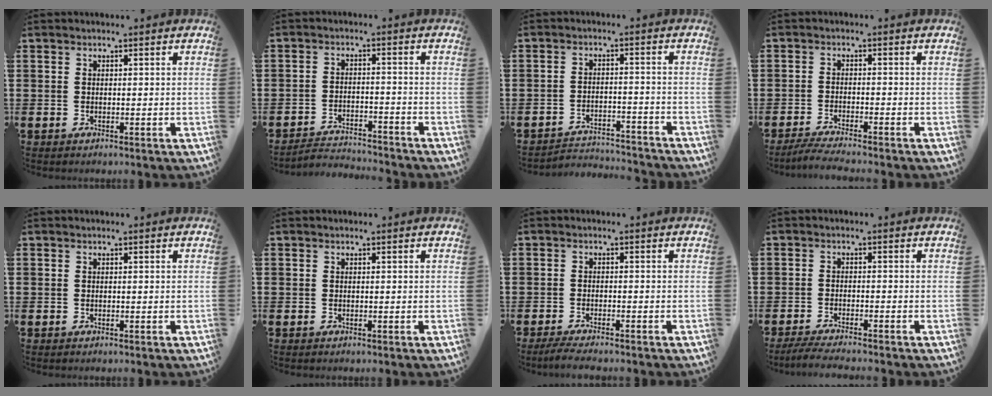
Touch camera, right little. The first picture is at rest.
{"total": 2.8, "force": [-2.8, 0.1, 0.0], "torque": [-0.007, 0.004, -0.062]}
{"total": 3.1, "force": [-3.1, 0.1, -0.1], "torque": [-0.006, 0.002, -0.068]}
{"total": 2.4, "force": [-2.1, -0.1, 1.1], "torque": [-0.018, 0.000, -0.039]}
{"total": 0.0}
{"total": 0.0}
{"total": 1.9, "force": [-1.7, 0.0, 0.9], "torque": [-0.015, 0.004, -0.034]}
{"total": 2.3, "force": [-2.1, -0.1, 1.0], "torque": [-0.015, 0.001, -0.040]}